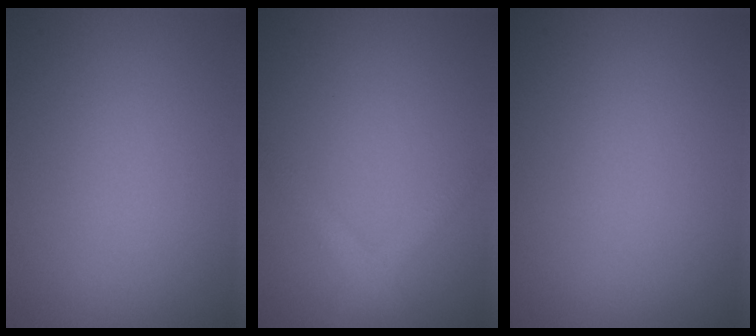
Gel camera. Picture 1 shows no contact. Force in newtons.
{"total": 2.3, "press": 2.3, "slide": 0.1}
{"total": 0.0}